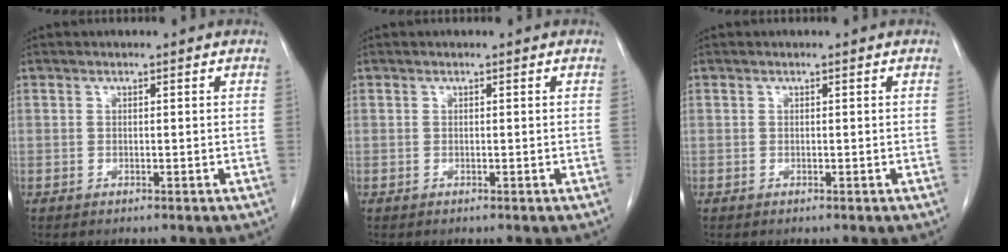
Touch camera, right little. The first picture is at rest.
{"total": 0.0}
{"total": 0.0}